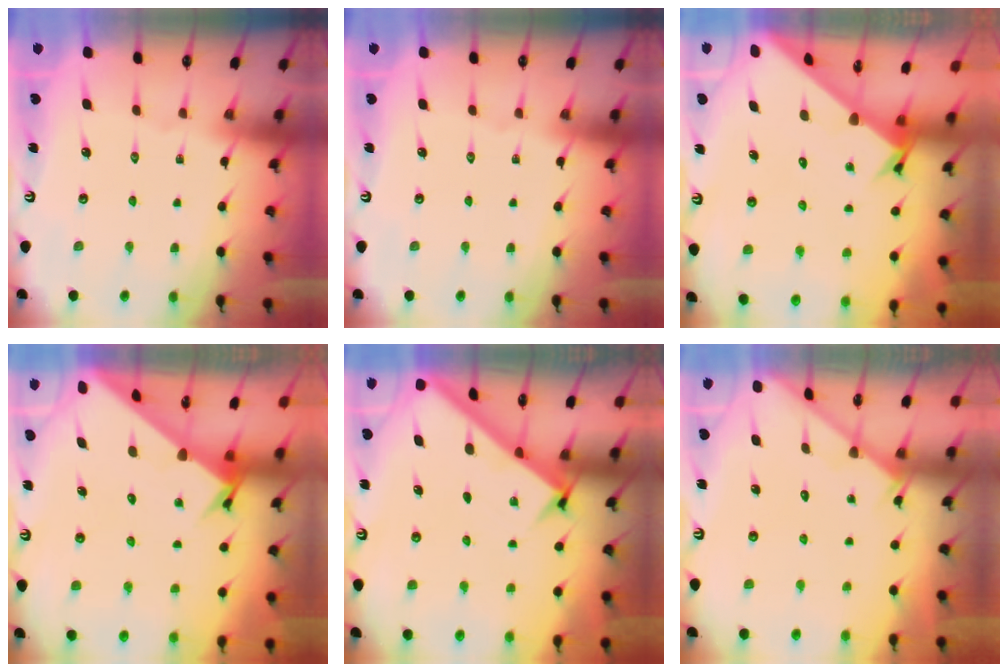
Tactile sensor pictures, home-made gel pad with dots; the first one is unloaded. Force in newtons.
{"total": 0.0}
{"total": 2.7, "press": 2.7, "slide": 0.3}
{"total": 3.8, "press": 3.8, "slide": 0.3}
{"total": 2.4, "press": 2.4, "slide": 0.3}
{"total": 2.9, "press": 2.9, "slide": 0.3}